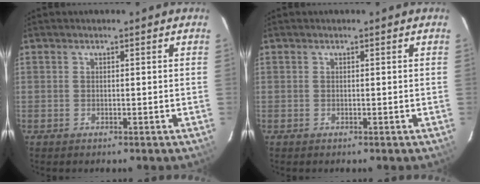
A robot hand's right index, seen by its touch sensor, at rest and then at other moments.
{"total": 0.0}